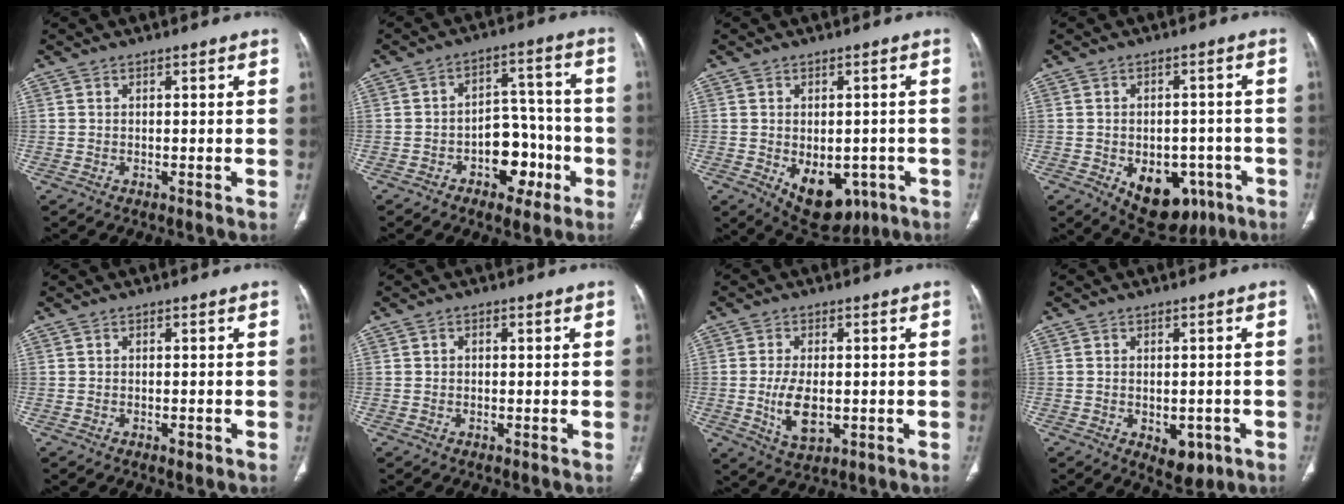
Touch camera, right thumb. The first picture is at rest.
{"total": 10.0, "force": [-4.0, 6.8, 6.2], "torque": [-0.042, 0.050, -0.056]}
{"total": 11.7, "force": [-4.3, 7.5, 7.8], "torque": [-0.080, 0.008, -0.040]}
{"total": 12.7, "force": [-5.4, 8.3, 8.0], "torque": [-0.078, 0.022, -0.058]}
{"total": 1.0, "force": [-0.5, 0.6, 0.6], "torque": [-0.007, -0.001, -0.006]}
{"total": 0.7, "force": [0.1, 0.6, 0.3], "torque": [-0.002, 0.001, 0.002]}
{"total": 7.6, "force": [-1.0, 4.2, 6.3], "torque": [-0.112, -0.008, -0.006]}
{"total": 5.3, "force": [-1.9, 3.4, 3.7], "torque": [-0.029, 0.005, -0.008]}